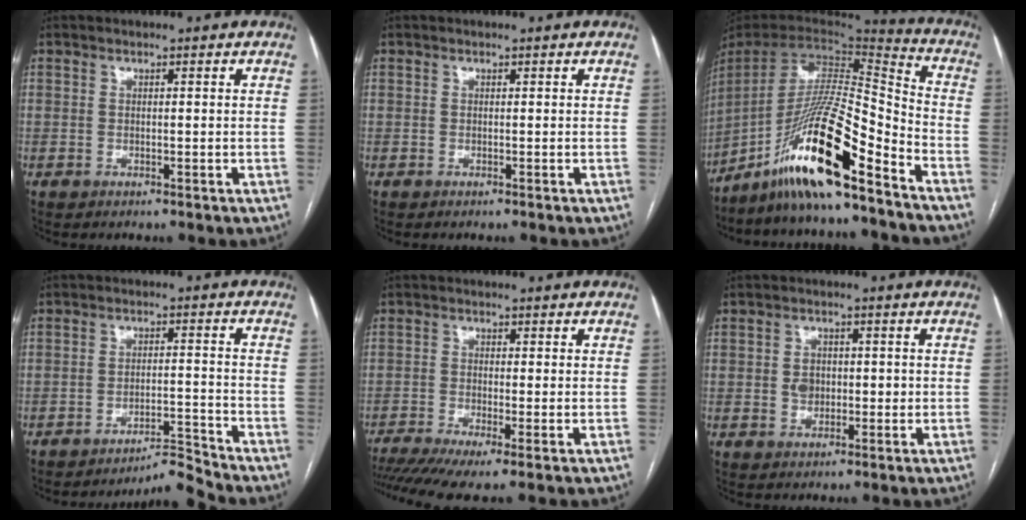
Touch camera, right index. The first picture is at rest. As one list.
[{"total": 0.0}, {"total": 19.9, "force": [-13.5, 1.1, 14.6], "torque": [-0.295, -0.007, -0.250]}, {"total": 5.1, "force": [-4.7, -2.1, -0.5], "torque": [0.011, 0.004, -0.074]}, {"total": 8.7, "force": [-5.8, 1.4, 6.4], "torque": [-0.118, -0.008, -0.101]}, {"total": 3.3, "force": [0.1, 2.7, 1.8], "torque": [-0.027, 0.010, 0.005]}]